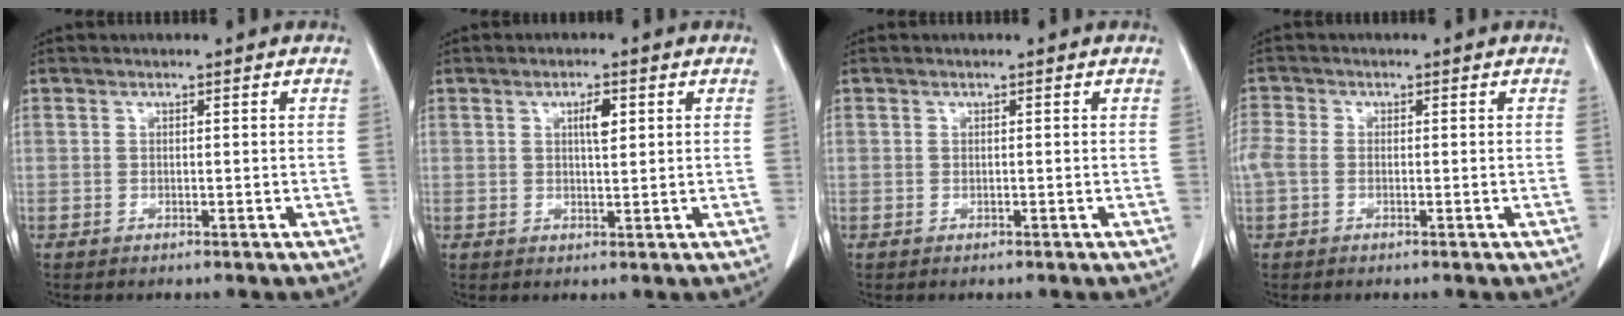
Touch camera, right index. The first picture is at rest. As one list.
[{"total": 2.7, "force": [1.0, 0.7, 2.5], "torque": [-0.043, 0.000, 0.016]}, {"total": 0.0}, {"total": 3.8, "force": [-0.3, 2.7, 2.7], "torque": [-0.089, 0.016, -0.006]}]